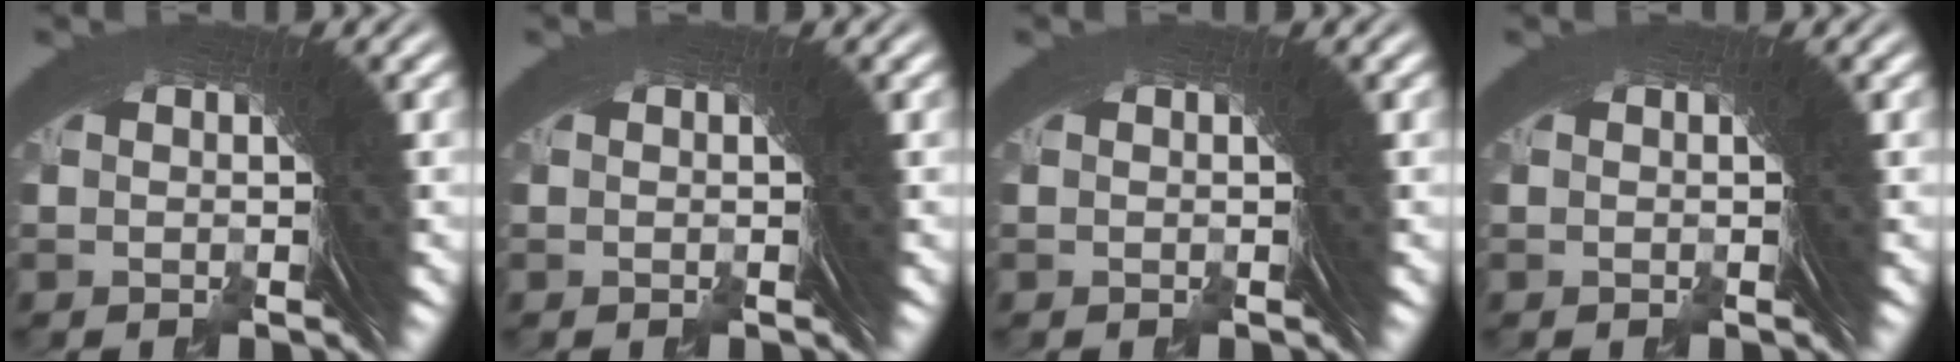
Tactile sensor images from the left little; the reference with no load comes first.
{"total": 0.0}
{"total": 0.0}
{"total": 0.0}